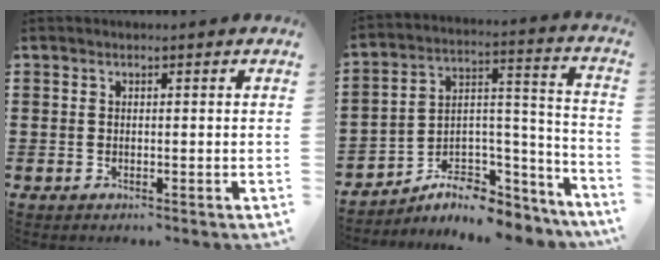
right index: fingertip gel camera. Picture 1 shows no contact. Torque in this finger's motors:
{"motor_torque": [0.09, 0.02, -0.05, -0.21]}